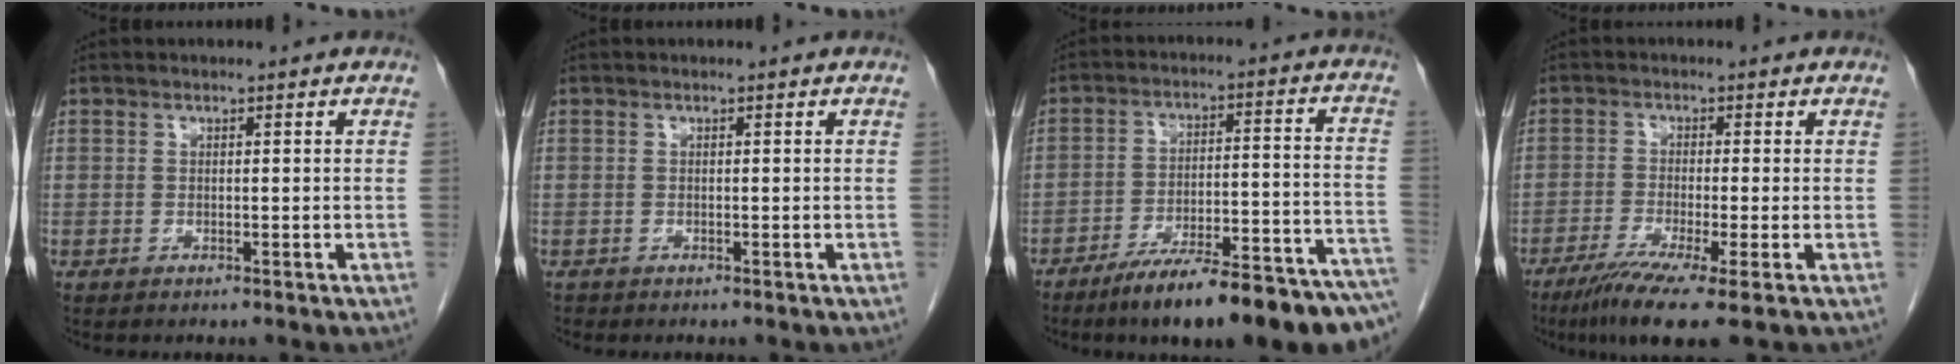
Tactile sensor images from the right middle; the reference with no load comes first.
{"total": 0.0}
{"total": 20.5, "force": [-16.4, 2.2, 12.1], "torque": [-0.105, 0.025, -0.242]}
{"total": 8.1, "force": [-4.9, -0.3, 6.4], "torque": [-0.108, -0.023, -0.083]}